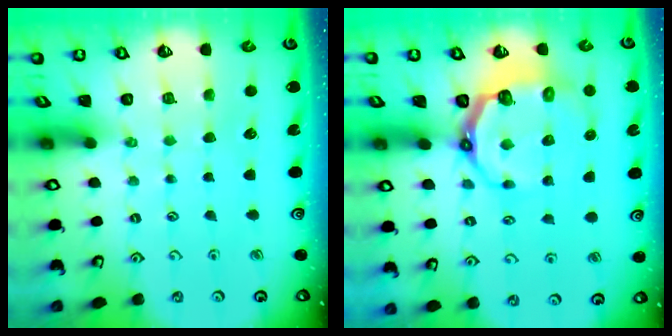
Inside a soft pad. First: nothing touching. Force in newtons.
{"total": 8.5, "press": 7.4, "slide": 4.1}